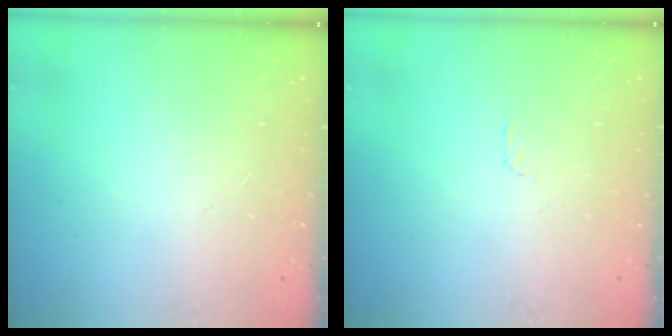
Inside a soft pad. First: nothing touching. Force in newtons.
{"total": 2.9, "press": 2.9, "slide": 0.4}